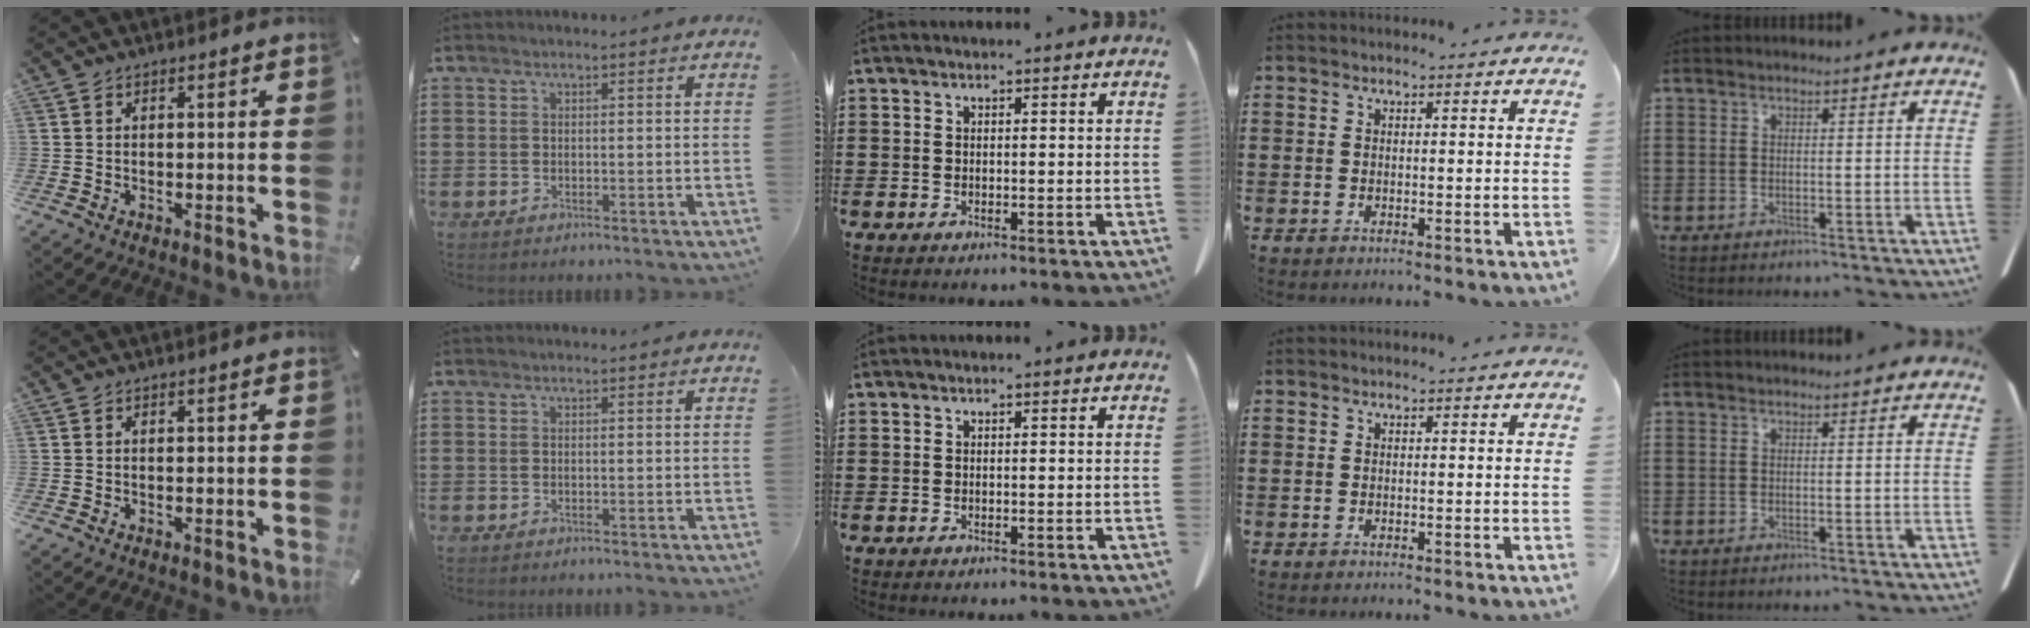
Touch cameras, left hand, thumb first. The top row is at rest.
{}